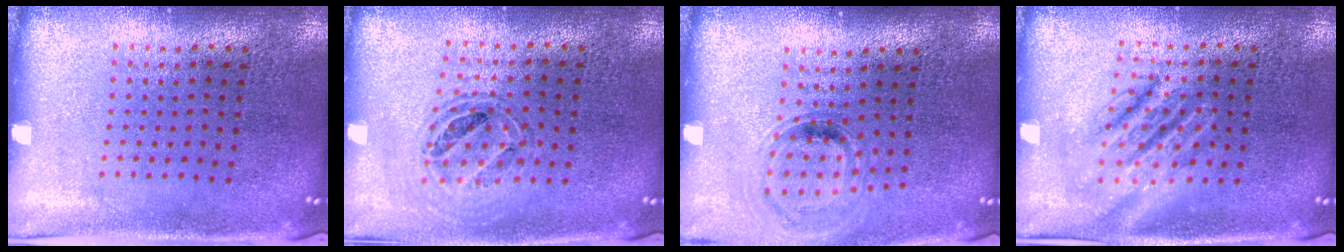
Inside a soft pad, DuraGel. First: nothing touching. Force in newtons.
{"total": 0.8, "press": 0.7, "slide": 0.2}
{"total": 0.9, "press": 0.9, "slide": 0.2}
{"total": 2.2, "press": 2.2, "slide": 0.3}